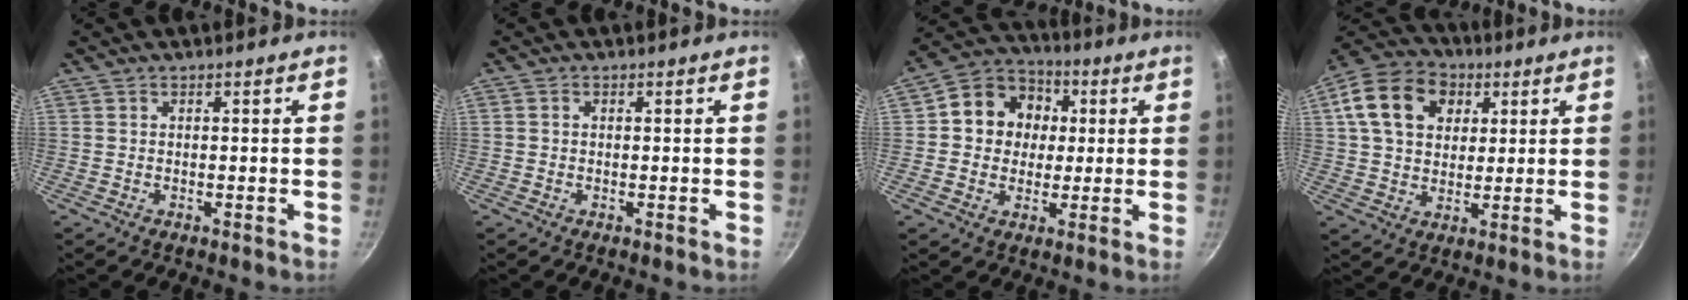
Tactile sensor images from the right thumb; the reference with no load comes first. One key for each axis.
{"total": 0.6, "fx": 0.0, "fy": 0.5, "fz": 0.3, "tx": -0.004, "ty": 0.004, "tz": 0.000}
{"total": 11.9, "fx": 1.6, "fy": 10.5, "fz": 5.4, "tx": -0.057, "ty": 0.015, "tz": 0.010}
{"total": 15.0, "fx": 4.7, "fy": 11.3, "fz": 8.7, "tx": -0.139, "ty": 0.010, "tz": 0.069}